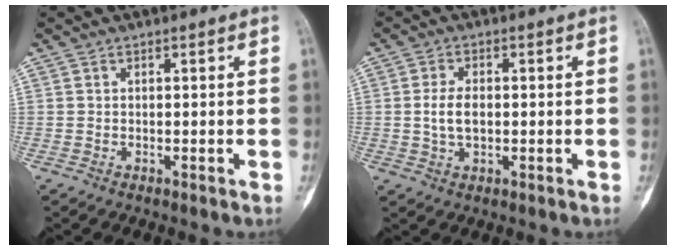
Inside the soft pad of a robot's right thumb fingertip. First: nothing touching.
{"total": 4.5, "force": [-0.1, 2.6, 3.7], "torque": [-0.073, 0.003, -0.002]}